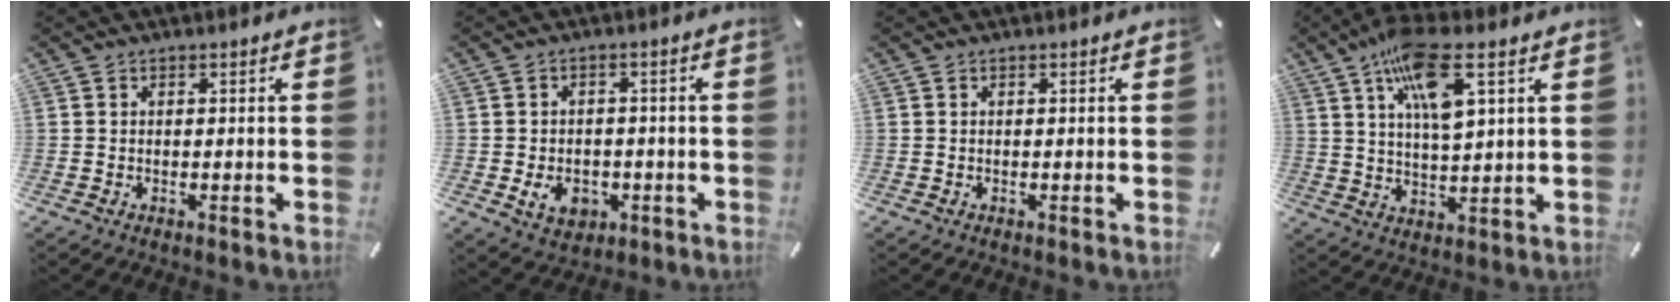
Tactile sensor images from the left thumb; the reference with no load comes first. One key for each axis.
{"total": 6.6, "fx": -1.9, "fy": 5.3, "fz": 3.6, "tx": -0.063, "ty": 0.002, "tz": -0.036}
{"total": 0.0}
{"total": 12.6, "fx": 6.6, "fy": 4.0, "fz": 10.0, "tx": -0.178, "ty": -0.014, "tz": 0.114}